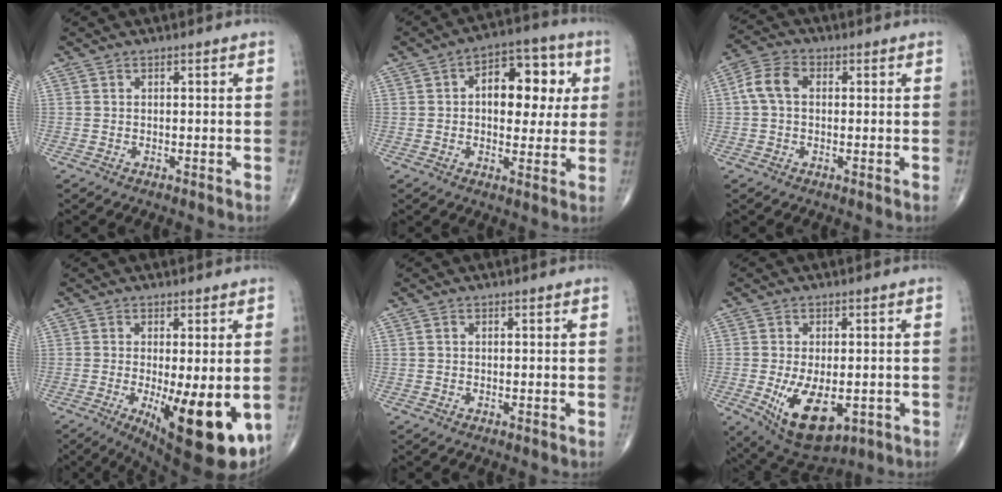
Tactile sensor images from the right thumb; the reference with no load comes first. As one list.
[{"total": 13.5, "force": [2.5, 8.0, 10.6], "torque": [-0.106, 0.017, 0.030]}, {"total": 6.0, "force": [0.6, 4.1, 4.3], "torque": [-0.086, 0.020, 0.005]}, {"total": 15.4, "force": [-3.8, 4.9, 14.1], "torque": [-0.173, -0.027, -0.038]}, {"total": 0.0}, {"total": 12.3, "force": [-3.4, 6.5, 9.9], "torque": [-0.157, -0.011, -0.035]}]